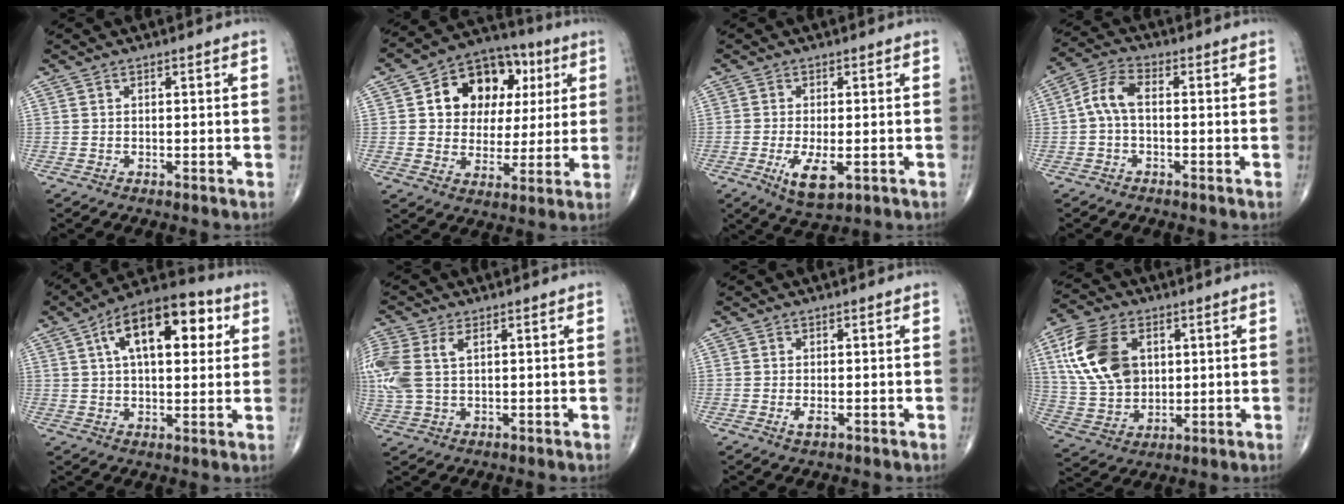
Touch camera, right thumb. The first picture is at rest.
{"total": 16.2, "force": [4.8, 11.9, 9.9], "torque": [-0.097, 0.010, 0.073]}
{"total": 6.5, "force": [-2.1, 2.6, 5.5], "torque": [-0.100, -0.013, -0.029]}
{"total": 5.7, "force": [-0.4, 2.9, 4.8], "torque": [-0.099, 0.020, -0.018]}
{"total": 17.6, "force": [5.6, 8.6, 14.3], "torque": [-0.195, 0.014, 0.079]}
{"total": 10.5, "force": [2.5, 6.1, 8.1], "torque": [-0.229, 0.015, 0.055]}
{"total": 1.5, "force": [-0.5, 0.6, 1.3], "torque": [-0.024, -0.003, -0.010]}
{"total": 15.7, "force": [4.5, 10.5, 10.7], "torque": [-0.201, -0.007, 0.092]}